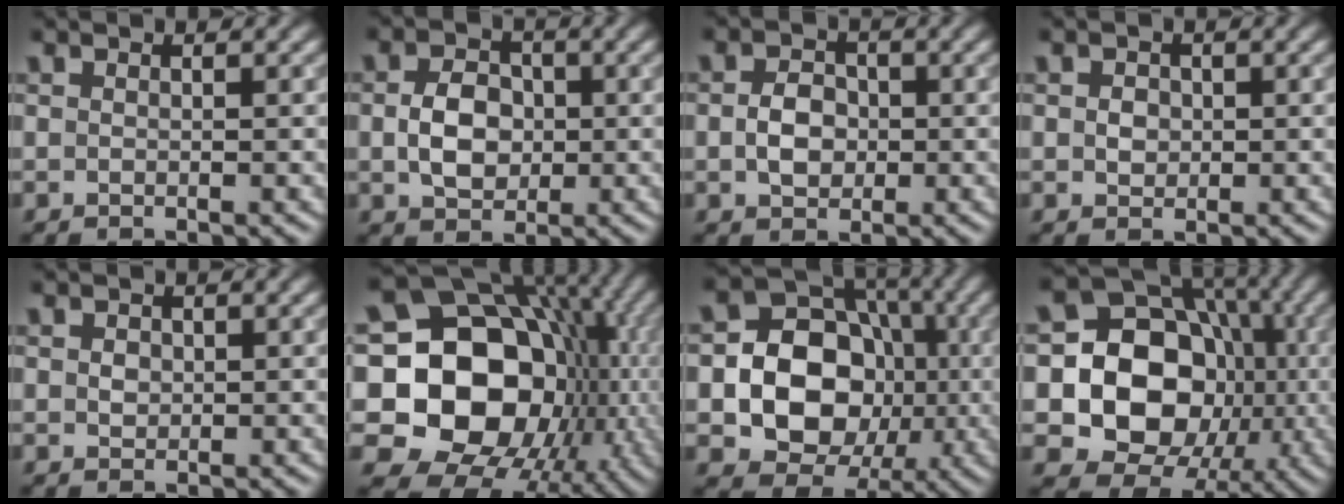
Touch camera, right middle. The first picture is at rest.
{"total": 4.1, "force": [-0.2, 3.1, 2.7], "torque": [-0.053, 0.000, -0.007]}
{"total": 2.9, "force": [-0.4, 2.3, 1.8], "torque": [-0.035, 0.002, -0.011]}
{"total": 1.4, "force": [0.1, 1.2, 0.7], "torque": [-0.014, -0.001, 0.000]}
{"total": 1.0, "force": [0.1, 0.9, 0.5], "torque": [-0.009, -0.001, 0.001]}
{"total": 19.8, "force": [-1.5, 15.9, 11.8], "torque": [-0.184, -0.009, -0.032]}
{"total": 13.2, "force": [-1.9, 11.2, 6.8], "torque": [-0.089, -0.005, -0.059]}
{"total": 15.4, "force": [-1.7, 13.3, 7.7], "torque": [-0.113, -0.012, -0.049]}